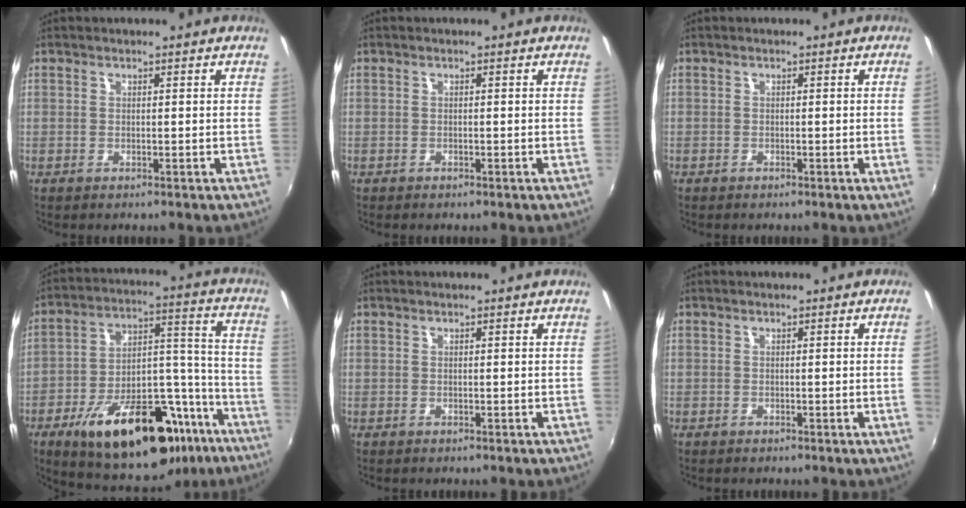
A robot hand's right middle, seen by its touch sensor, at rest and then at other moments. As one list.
[{"total": 0.7, "force": [-0.6, 0.3, 0.3], "torque": [-0.008, -0.001, -0.008]}, {"total": 1.1, "force": [-0.1, -0.7, 0.8], "torque": [-0.005, -0.007, -0.001]}, {"total": 28.7, "force": [-17.0, 12.8, 19.2], "torque": [-0.297, 0.032, -0.235]}, {"total": 0.0}, {"total": 1.4, "force": [-0.1, -0.9, 1.1], "torque": [-0.010, -0.010, 0.001]}]